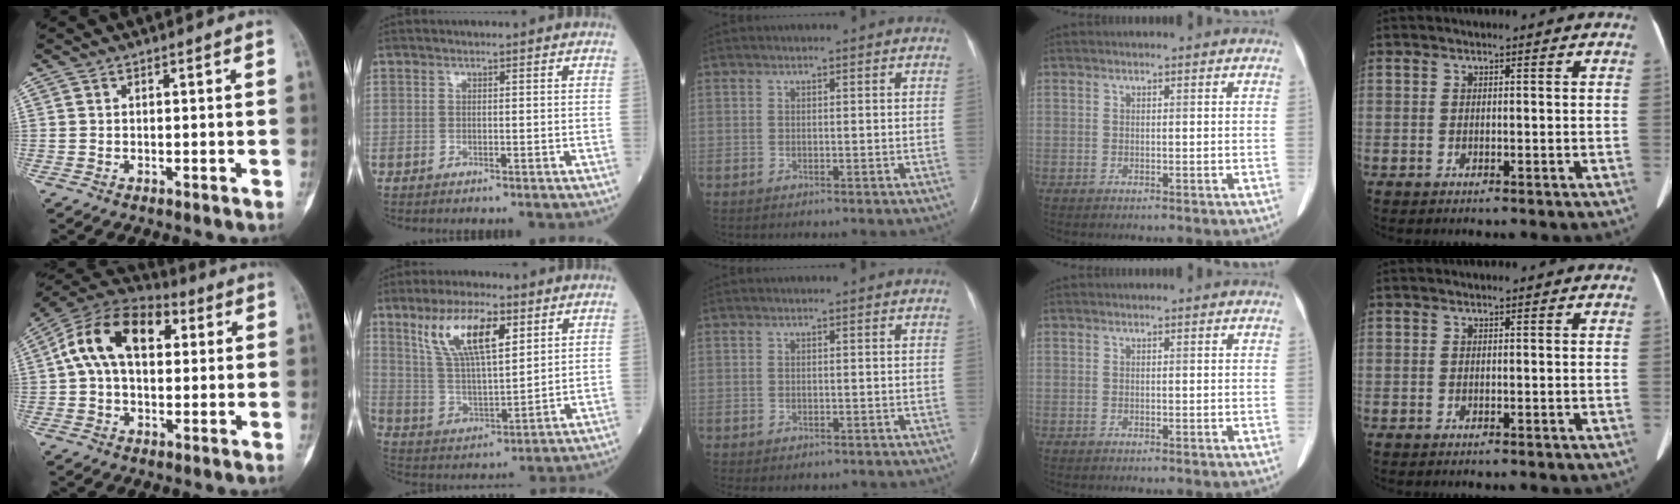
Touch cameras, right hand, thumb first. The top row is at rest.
{"thumb": {"total": 16.2, "force": [3.6, 10.1, 12.2], "torque": [-0.195, 0.029, 0.051]}, "index": {"total": 12.6, "force": [6.4, 3.8, 10.1], "torque": [-0.204, 0.014, 0.129]}, "middle": {"total": 2.5, "force": [-2.0, 1.2, 1.0], "torque": [-0.011, -0.003, -0.021]}}